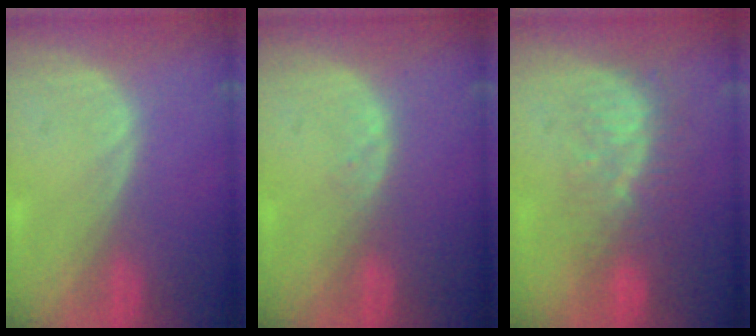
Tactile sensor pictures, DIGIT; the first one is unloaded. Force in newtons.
{"total": 1.0, "press": 1.0, "slide": 0.2}
{"total": 8.5, "press": 7.6, "slide": 3.7}